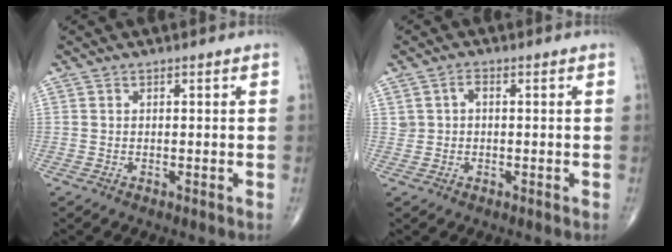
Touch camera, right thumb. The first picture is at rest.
{"total": 2.1, "force": [0.4, 1.5, 1.4], "torque": [-0.022, 0.009, 0.009]}